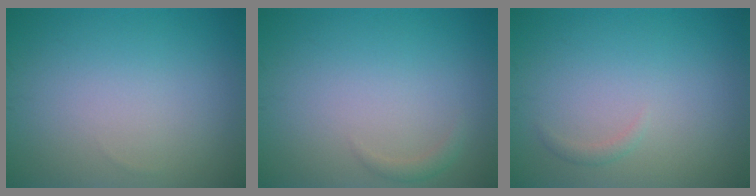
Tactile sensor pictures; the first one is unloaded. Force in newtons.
{"total": 0.9, "press": 0.9, "slide": 0.1}
{"total": 0.7, "press": 0.7, "slide": 0.0}